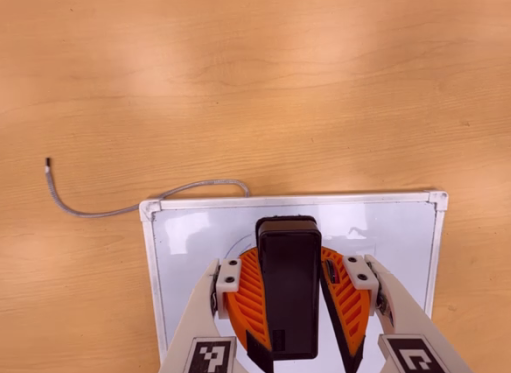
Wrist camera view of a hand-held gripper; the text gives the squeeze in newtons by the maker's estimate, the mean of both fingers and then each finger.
{"total": 10.3, "left": 9.1, "right": 11.4}